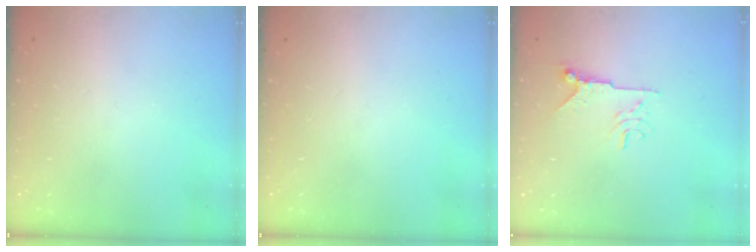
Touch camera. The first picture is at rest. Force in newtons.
{"total": 0.0}
{"total": 7.3, "press": 7.3, "slide": 0.6}